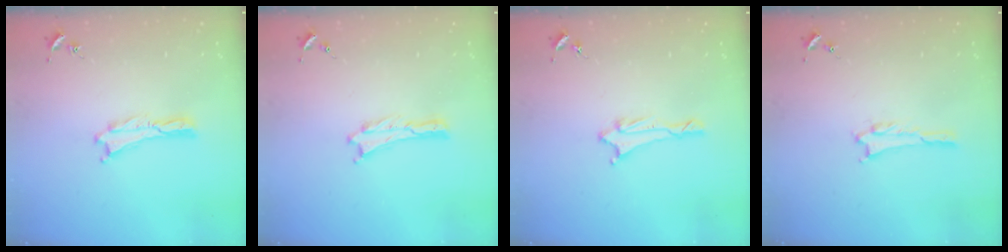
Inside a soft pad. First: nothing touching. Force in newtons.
{"total": 0.0}
{"total": 1.7, "press": 1.6, "slide": 0.5}
{"total": 0.5, "press": 0.5, "slide": 0.1}